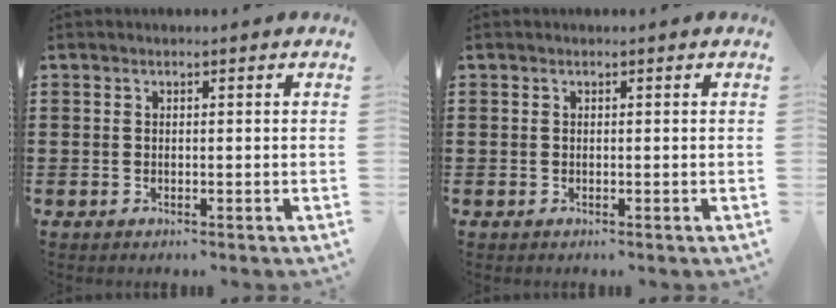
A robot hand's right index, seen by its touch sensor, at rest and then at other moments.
{"total": 0.0}